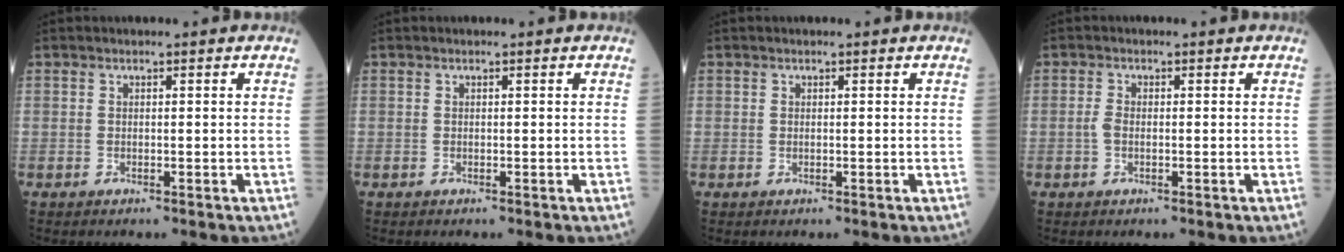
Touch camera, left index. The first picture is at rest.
{"total": 0.0}
{"total": 0.0}
{"total": 1.3, "force": [-0.4, 0.6, 1.1], "torque": [-0.027, 0.001, -0.010]}